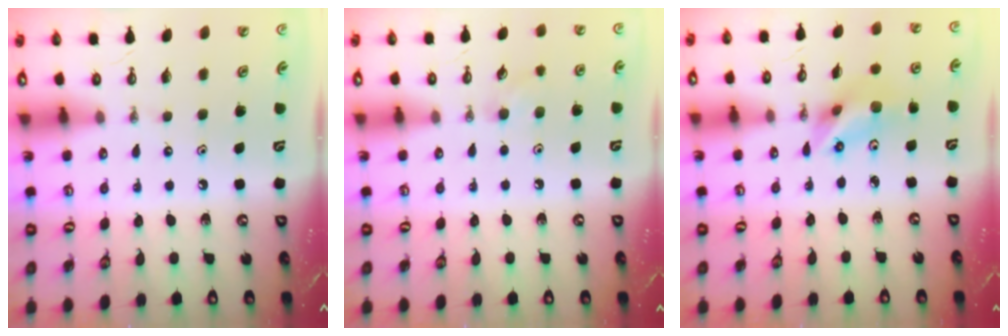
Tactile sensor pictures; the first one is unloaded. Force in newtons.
{"total": 6.1, "press": 6.0, "slide": 1.3}
{"total": 7.9, "press": 7.4, "slide": 2.8}